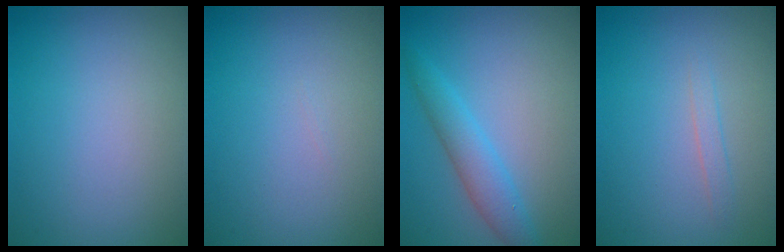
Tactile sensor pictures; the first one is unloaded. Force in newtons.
{"total": 0.0}
{"total": 2.9, "press": 2.9, "slide": 0.0}
{"total": 0.9, "press": 0.9, "slide": 0.0}